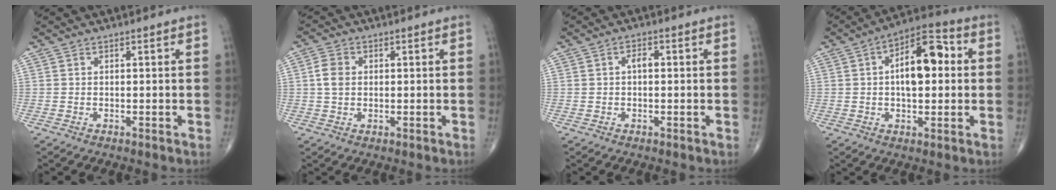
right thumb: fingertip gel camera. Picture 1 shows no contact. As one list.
[{"total": 3.8, "force": [0.5, 2.9, 2.4], "torque": [-0.044, 0.004, 0.004]}, {"total": 2.0, "force": [0.2, 1.2, 1.6], "torque": [-0.024, 0.005, -0.002]}, {"total": 12.9, "force": [1.7, 6.4, 11.1], "torque": [-0.154, 0.024, 0.018]}]